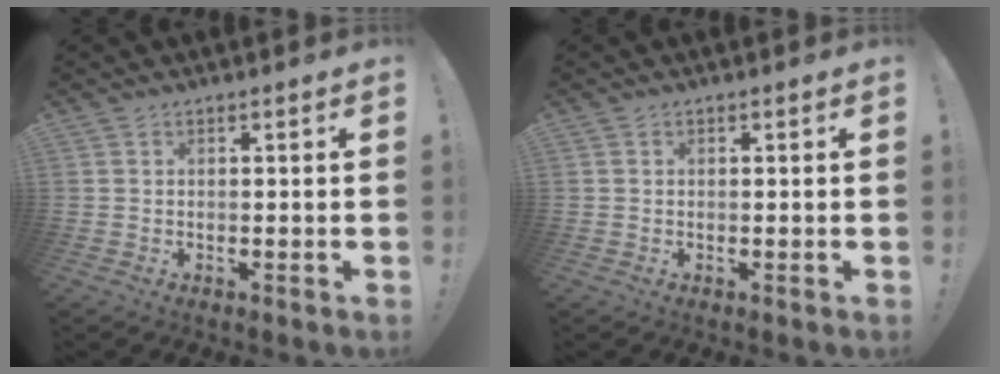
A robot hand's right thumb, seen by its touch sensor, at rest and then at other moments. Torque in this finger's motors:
{"motor_torque": [-0.27, 0.13, -0.23, 0.32, -0.06]}